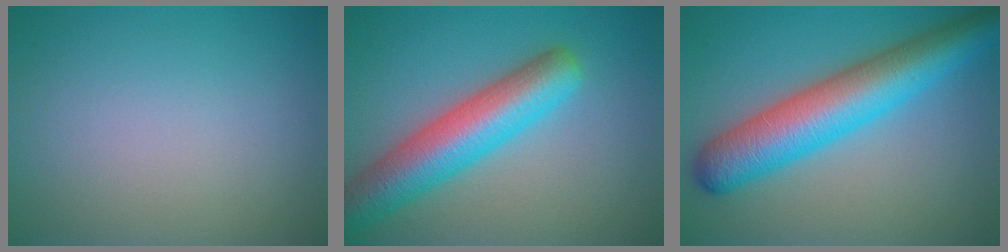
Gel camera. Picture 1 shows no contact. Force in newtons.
{"total": 7.8, "press": 7.8, "slide": 0.3}
{"total": 9.0, "press": 9.0, "slide": 0.2}